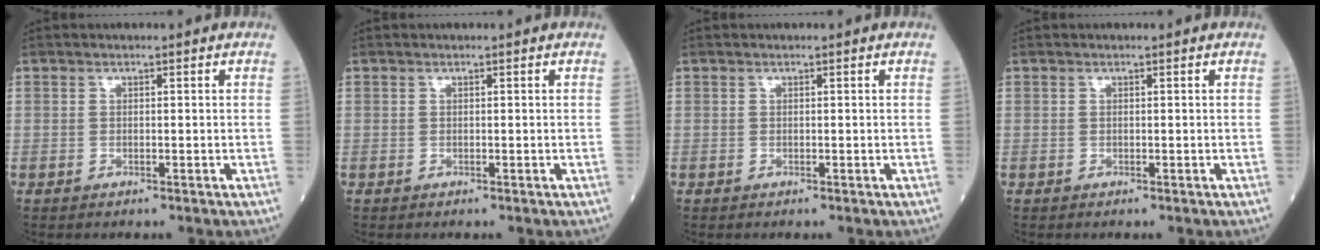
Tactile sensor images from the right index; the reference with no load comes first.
{"total": 0.0}
{"total": 0.0}
{"total": 0.0}